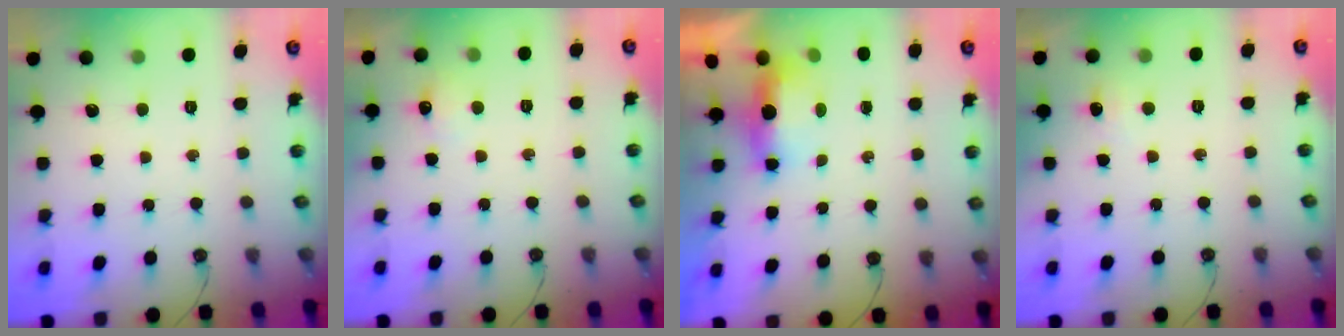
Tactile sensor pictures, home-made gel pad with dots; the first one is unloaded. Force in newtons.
{"total": 5.3, "press": 5.3, "slide": 0.7}
{"total": 5.1, "press": 4.9, "slide": 1.2}
{"total": 2.3, "press": 2.0, "slide": 1.0}